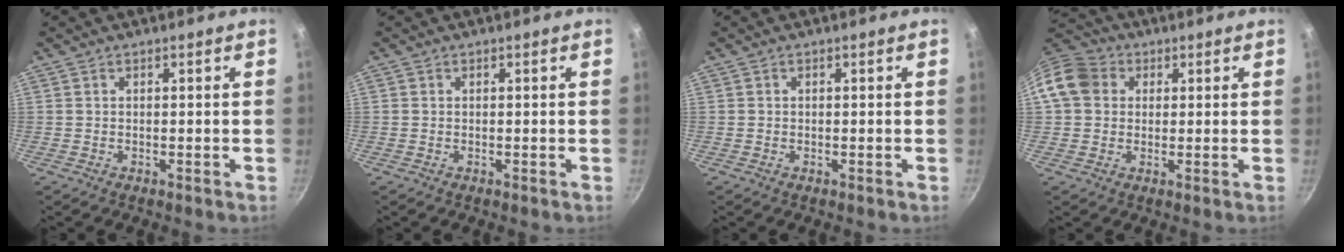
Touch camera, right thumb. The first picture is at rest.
{"total": 0.0}
{"total": 0.0}
{"total": 9.6, "force": [1.8, 8.2, 4.6], "torque": [-0.062, 0.017, 0.015]}